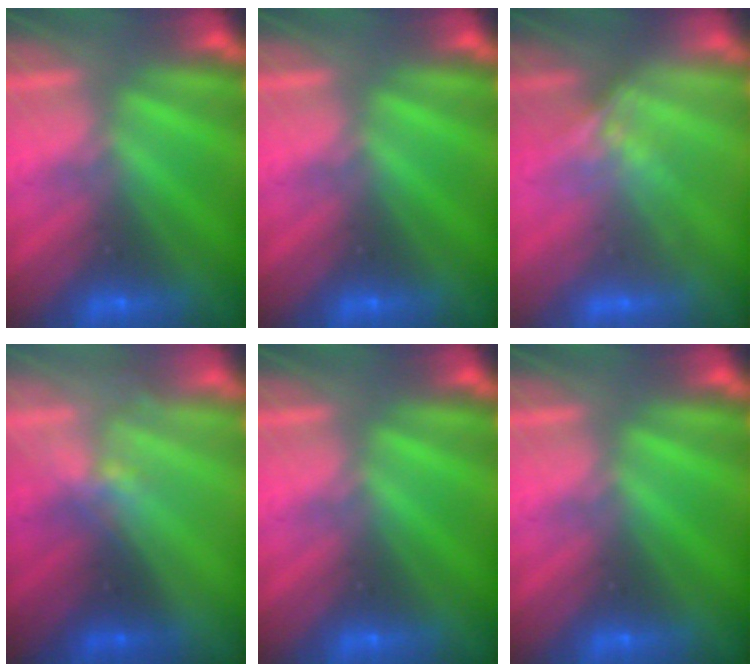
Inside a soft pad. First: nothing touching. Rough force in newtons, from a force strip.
{"total": 0.0}
{"total": 1.8}
{"total": 1.7}
{"total": 0.0}
{"total": 0.0}